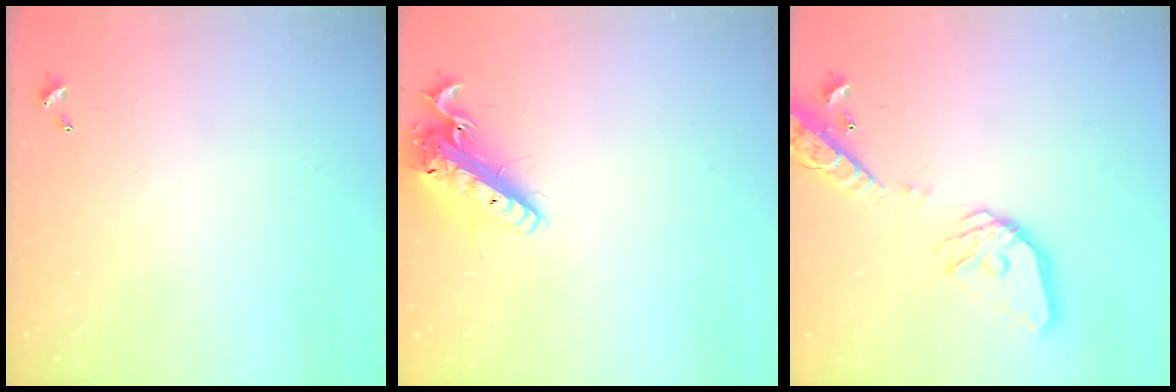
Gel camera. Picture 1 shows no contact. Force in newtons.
{"total": 16.1, "press": 15.8, "slide": 3.2}
{"total": 17.0, "press": 16.8, "slide": 2.6}